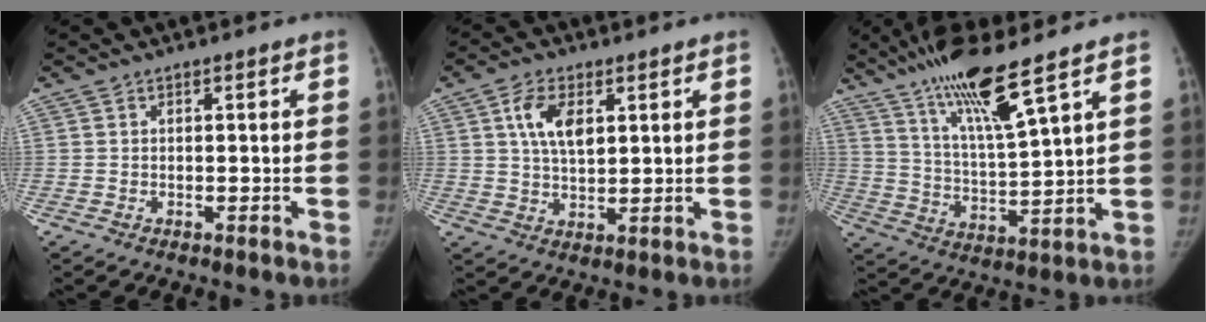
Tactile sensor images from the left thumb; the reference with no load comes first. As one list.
[{"total": 7.4, "force": [2.6, 4.0, 5.8], "torque": [-0.098, -0.008, 0.048]}, {"total": 13.9, "force": [9.5, 0.7, 10.1], "torque": [-0.185, -0.050, 0.183]}]